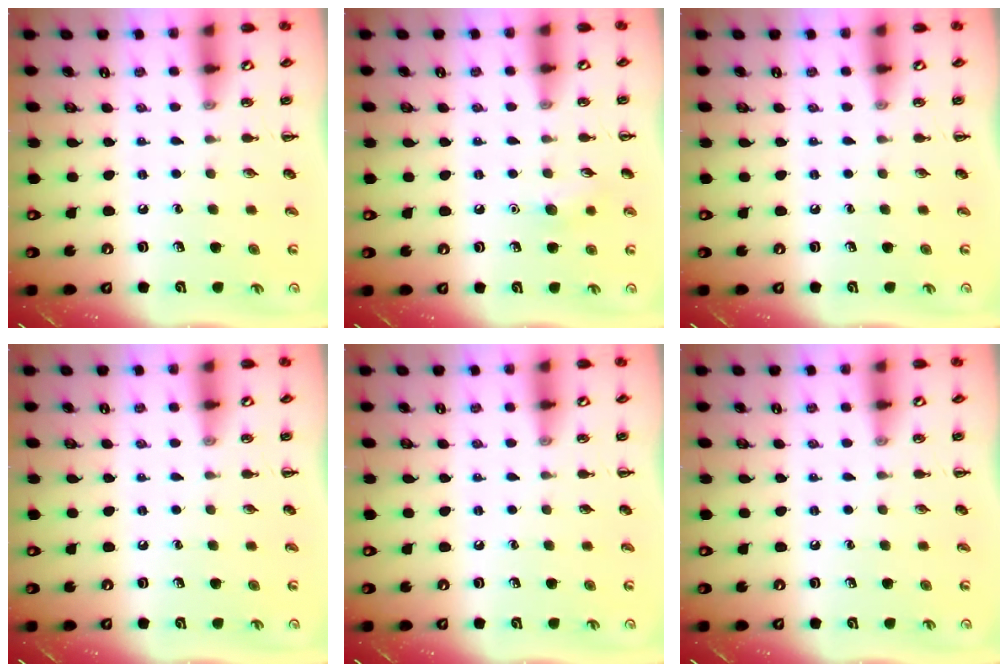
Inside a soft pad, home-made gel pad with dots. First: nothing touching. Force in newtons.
{"total": 6.8, "press": 6.6, "slide": 1.8}
{"total": 0.0}
{"total": 0.0}
{"total": 0.0}
{"total": 0.0}